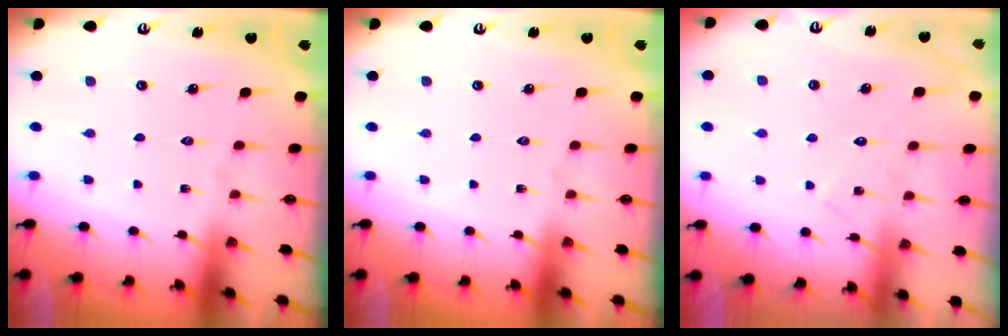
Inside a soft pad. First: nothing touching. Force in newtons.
{"total": 0.0}
{"total": 7.5, "press": 7.4, "slide": 0.3}